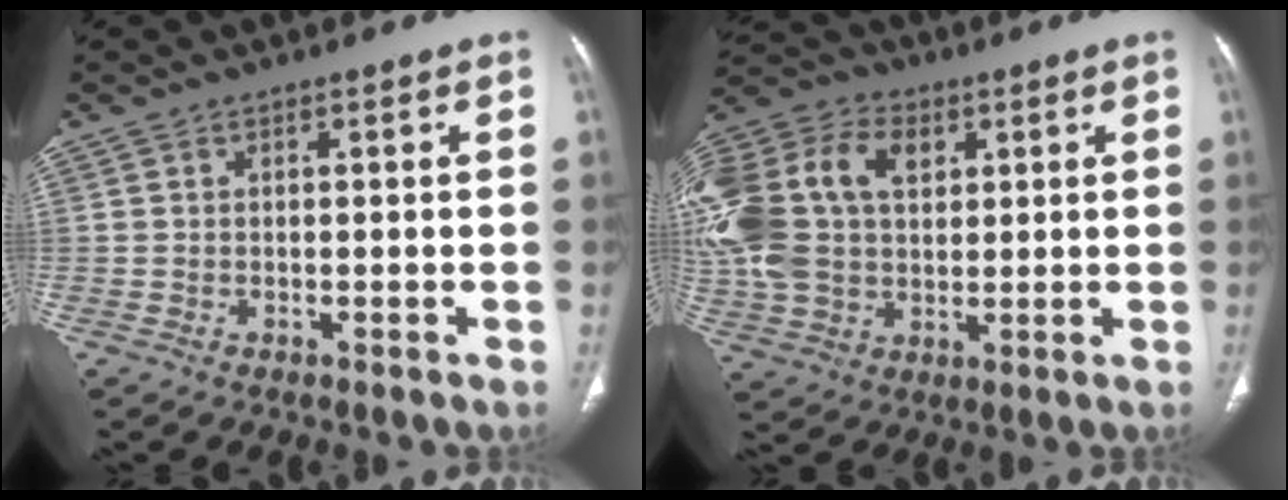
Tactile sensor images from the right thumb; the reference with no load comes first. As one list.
[{"total": 24.3, "force": [5.8, 16.7, 16.7], "torque": [-0.381, 0.037, 0.112]}]